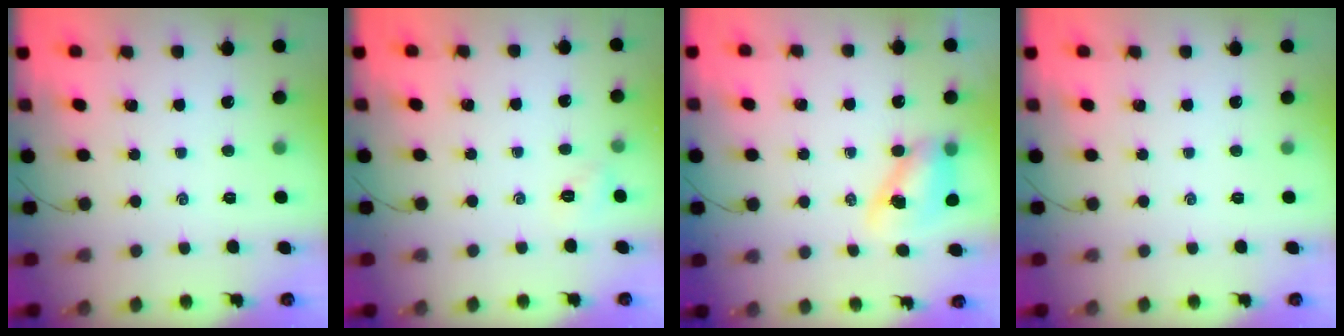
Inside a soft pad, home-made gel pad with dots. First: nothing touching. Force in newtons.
{"total": 2.2, "press": 2.2, "slide": 0.5}
{"total": 8.6, "press": 8.5, "slide": 1.4}
{"total": 0.0}